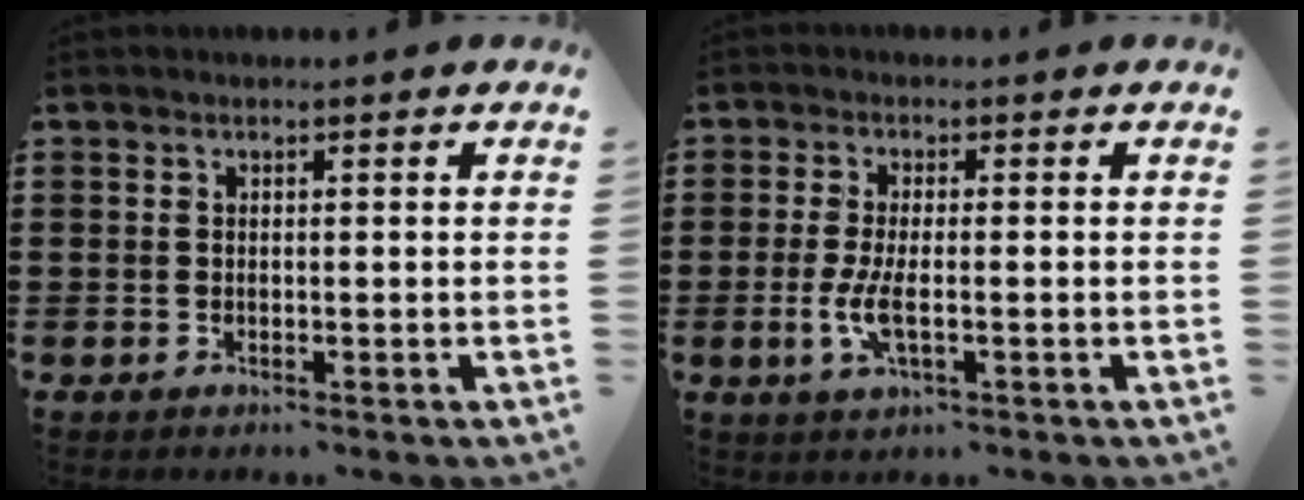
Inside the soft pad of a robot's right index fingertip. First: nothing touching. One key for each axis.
{"total": 4.6, "fx": -1.1, "fy": 1.4, "fz": 4.2, "tx": -0.098, "ty": -0.006, "tz": -0.028}